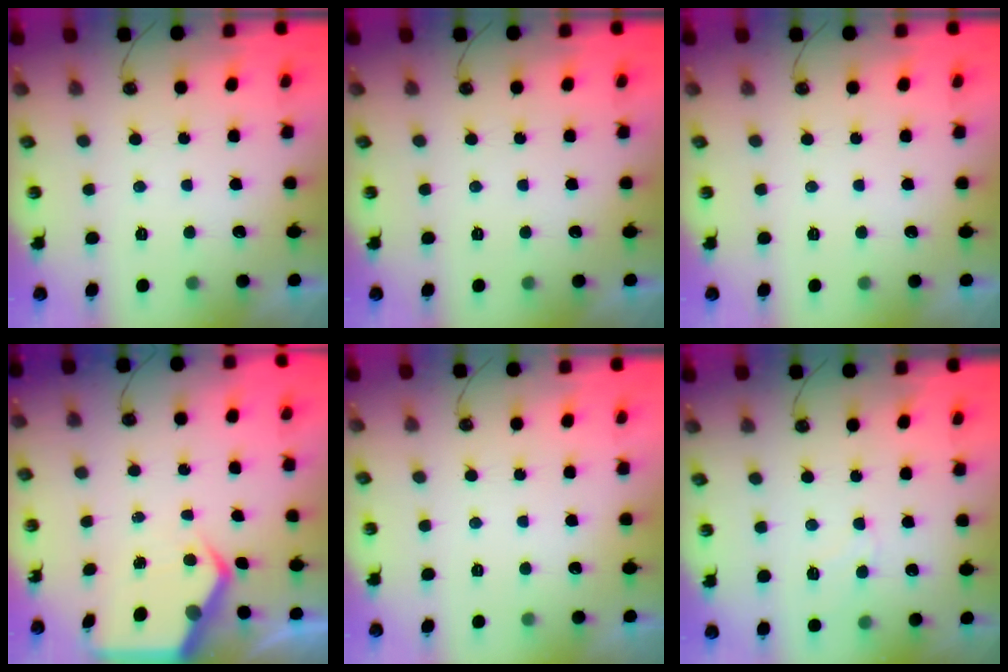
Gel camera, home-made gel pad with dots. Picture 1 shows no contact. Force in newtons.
{"total": 0.0}
{"total": 0.0}
{"total": 4.8, "press": 4.8, "slide": 0.3}
{"total": 0.0}
{"total": 5.7, "press": 5.7, "slide": 0.6}